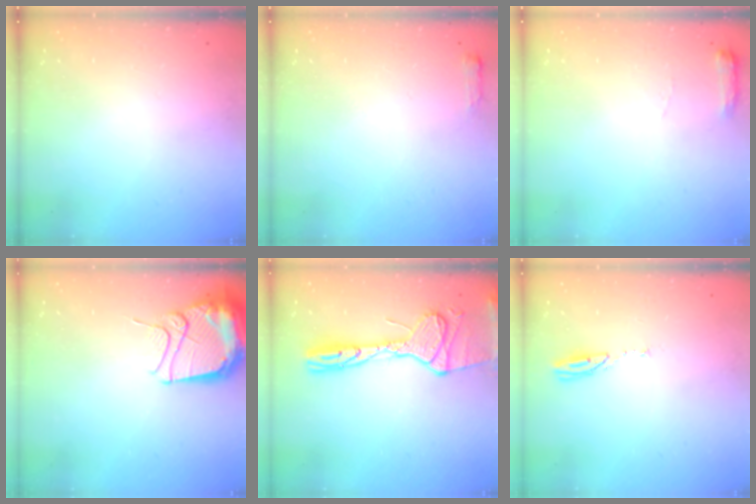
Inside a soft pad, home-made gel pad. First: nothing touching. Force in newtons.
{"total": 2.7, "press": 2.6, "slide": 0.5}
{"total": 5.6, "press": 5.6, "slide": 0.7}
{"total": 13.3, "press": 13.2, "slide": 1.4}
{"total": 16.8, "press": 16.1, "slide": 4.6}
{"total": 3.7, "press": 3.7, "slide": 0.3}